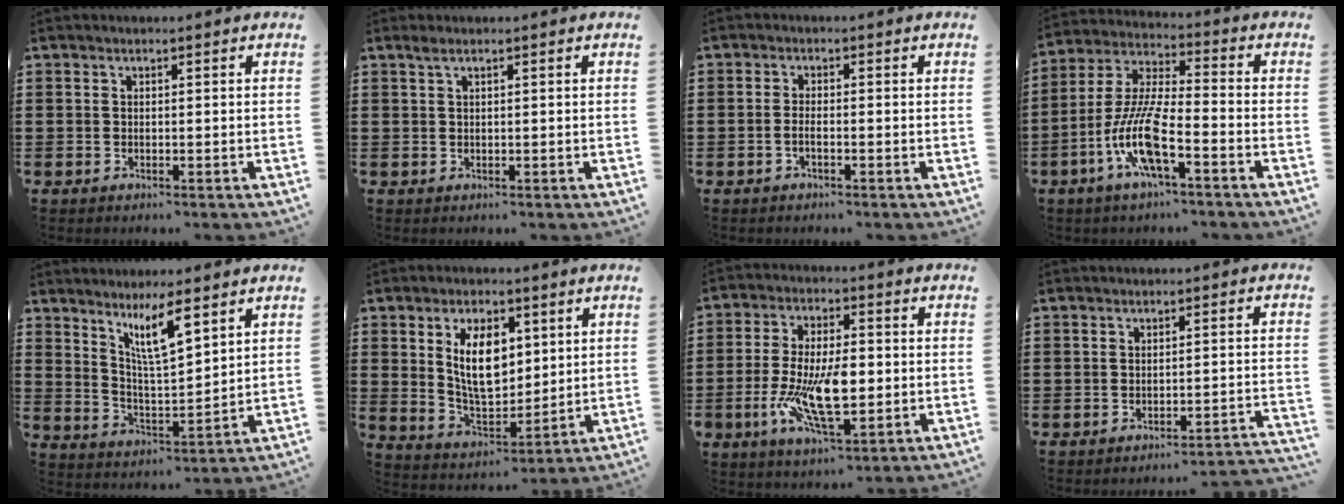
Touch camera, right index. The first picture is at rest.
{"total": 0.8, "force": [0.4, 0.1, 0.7], "torque": [-0.014, 0.003, 0.007]}
{"total": 1.5, "force": [-0.7, 0.1, 1.3], "torque": [-0.027, -0.005, -0.011]}
{"total": 10.7, "force": [-5.0, 1.9, 9.2], "torque": [-0.215, -0.016, -0.099]}
{"total": 7.6, "force": [5.0, 1.4, 5.5], "torque": [-0.113, -0.010, 0.084]}
{"total": 9.7, "force": [2.9, 5.3, 7.6], "torque": [-0.143, 0.005, 0.047]}
{"total": 11.6, "force": [-2.1, 4.7, 10.5], "torque": [-0.221, -0.016, -0.034]}
{"total": 2.5, "force": [-2.3, -0.3, 0.9], "torque": [-0.019, -0.005, -0.050]}